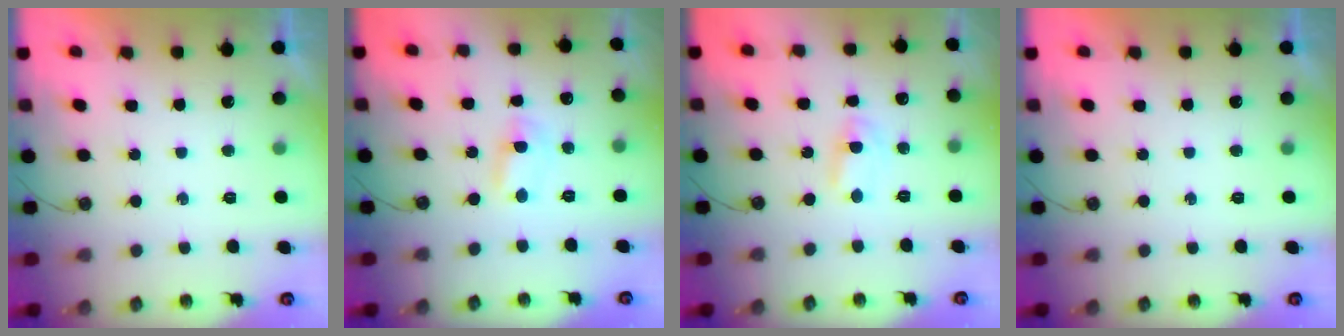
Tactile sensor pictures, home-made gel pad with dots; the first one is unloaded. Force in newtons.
{"total": 1.5, "press": 1.5, "slide": 0.2}
{"total": 2.9, "press": 2.9, "slide": 0.4}
{"total": 0.0}